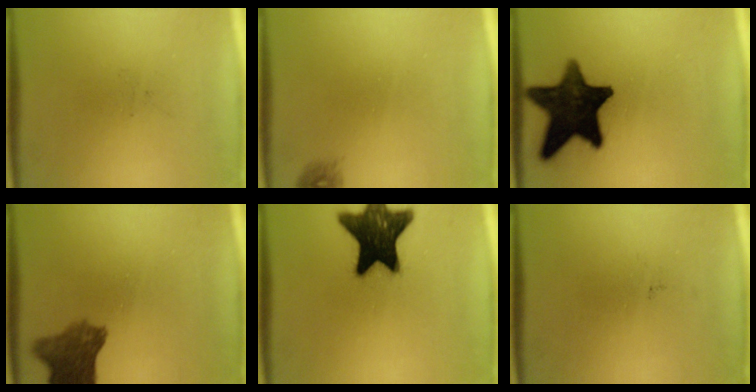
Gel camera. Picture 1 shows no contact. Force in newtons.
{"total": 0.9}
{"total": 16.8}
{"total": 7.1}
{"total": 17.8}
{"total": 0.0}